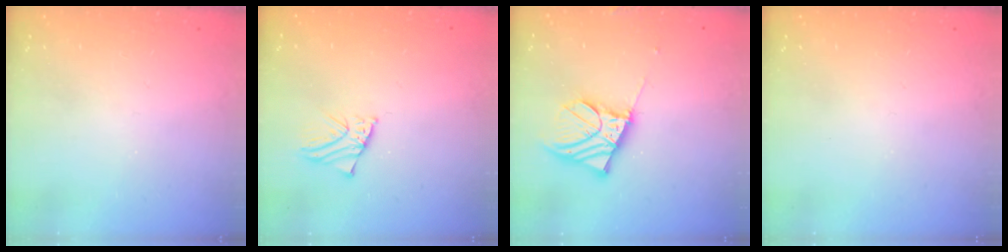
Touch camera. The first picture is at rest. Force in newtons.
{"total": 1.7, "press": 1.7, "slide": 0.1}
{"total": 12.6, "press": 12.4, "slide": 2.0}
{"total": 0.0}